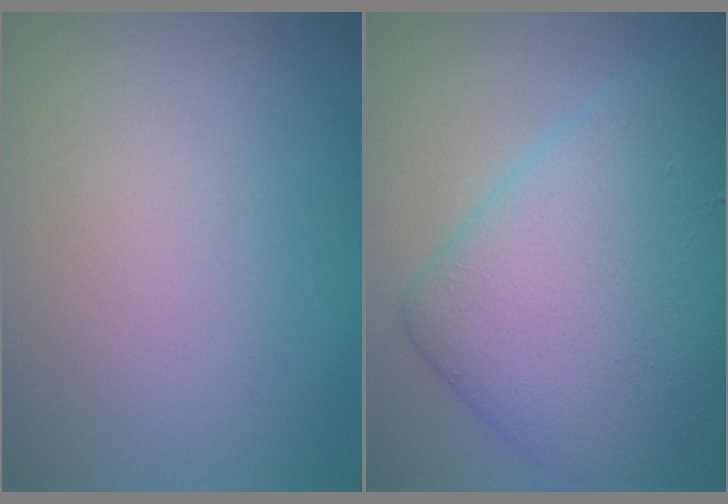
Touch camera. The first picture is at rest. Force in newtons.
{"total": 11.6, "press": 11.6, "slide": 0.3}